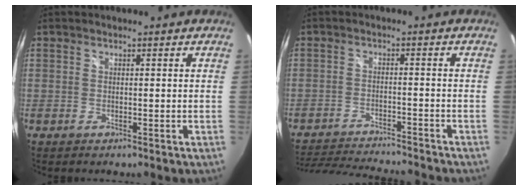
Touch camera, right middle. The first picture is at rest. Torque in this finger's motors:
{"motor_torque": [1.07, -1.07, 0.12, 0.04]}